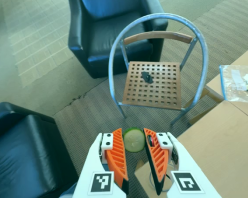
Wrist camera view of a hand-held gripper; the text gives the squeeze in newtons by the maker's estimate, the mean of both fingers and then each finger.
{"total": 9.4, "left": 9.4, "right": 9.4}